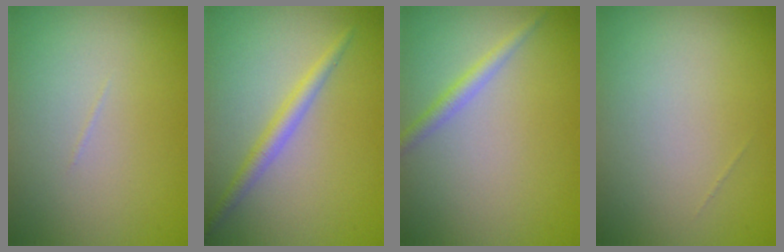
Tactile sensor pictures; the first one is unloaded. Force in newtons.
{"total": 2.0, "press": 2.0, "slide": 0.1}
{"total": 1.6, "press": 1.6, "slide": 0.0}
{"total": 0.0}